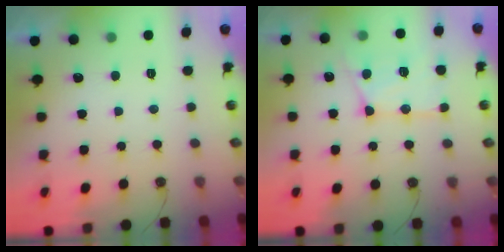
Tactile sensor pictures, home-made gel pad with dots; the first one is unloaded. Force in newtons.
{"total": 15.0, "press": 14.9, "slide": 1.6}